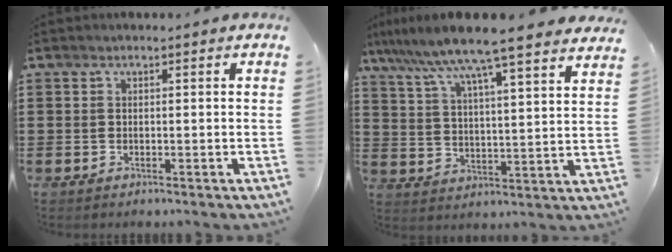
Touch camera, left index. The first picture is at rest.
{"total": 8.6, "force": [7.6, -0.6, 3.8], "torque": [-0.107, -0.047, 0.125]}